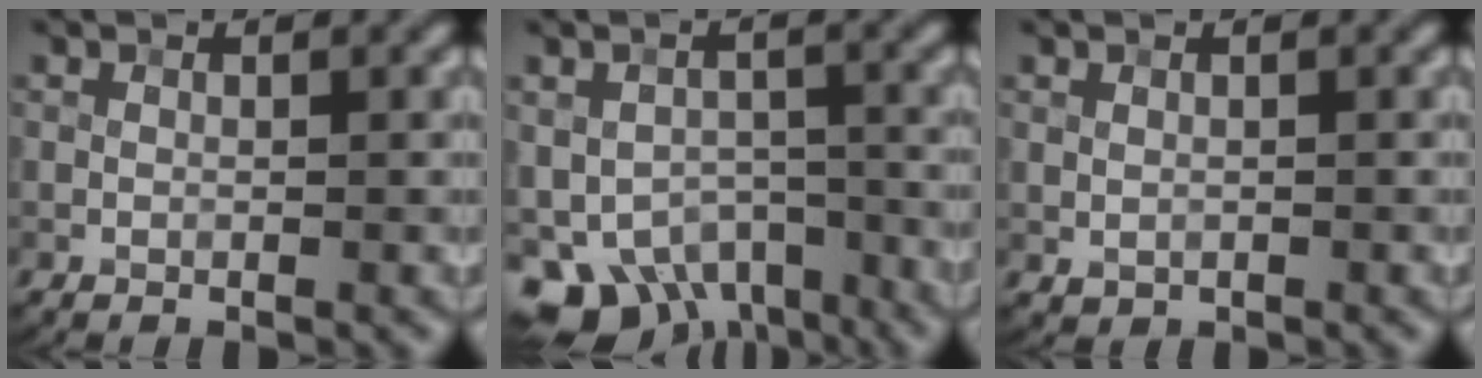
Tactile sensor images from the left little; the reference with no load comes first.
{"total": 8.1, "force": [-5.5, 4.4, 4.0], "torque": [-0.063, -0.020, -0.087]}
{"total": 0.5, "force": [0.1, 0.4, 0.3], "torque": [-0.008, -0.003, 0.005]}